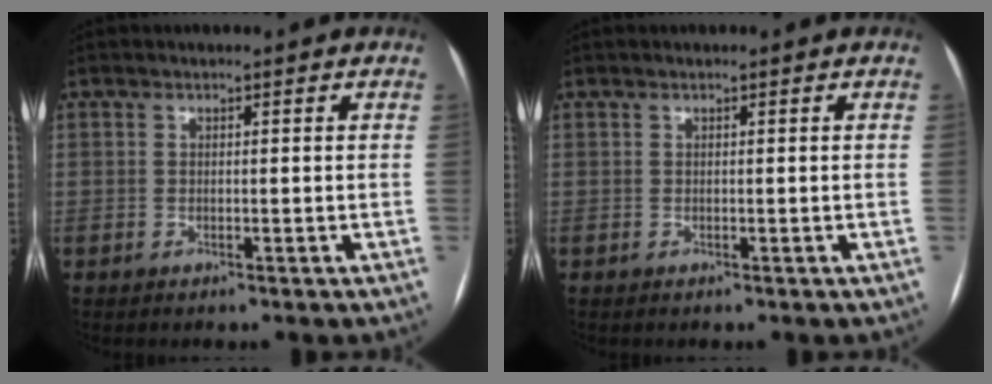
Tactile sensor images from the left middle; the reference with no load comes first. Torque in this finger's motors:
{"motor_torque": [-0.03, 0.15, 0.04, 0.01]}